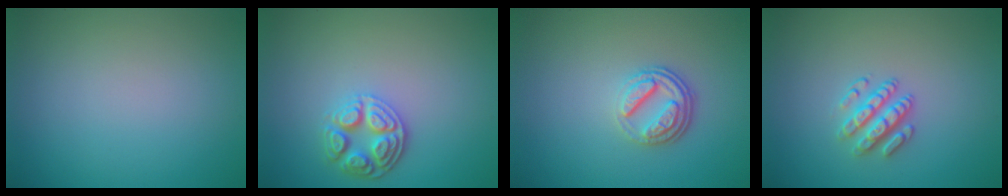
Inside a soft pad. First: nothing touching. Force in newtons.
{"total": 3.4, "press": 3.0, "slide": 1.6}
{"total": 3.7, "press": 2.6, "slide": 2.6}
{"total": 2.7, "press": 2.5, "slide": 1.2}